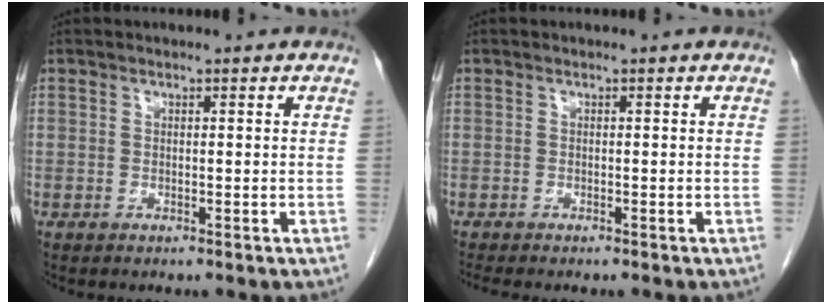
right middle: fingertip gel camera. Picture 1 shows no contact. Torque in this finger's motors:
{"motor_torque": [0.30, -0.18, 0.00, 0.01]}